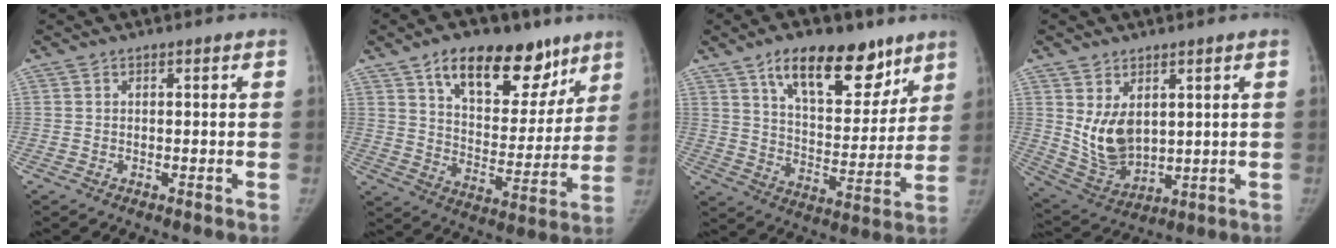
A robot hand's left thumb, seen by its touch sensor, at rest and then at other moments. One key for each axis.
{"total": 21.0, "fx": 12.7, "fy": 11.0, "fz": 12.5, "tx": -0.132, "ty": -0.045, "tz": 0.201}
{"total": 18.8, "fx": 11.7, "fy": 9.0, "fz": 11.8, "tx": -0.125, "ty": -0.054, "tz": 0.189}
{"total": 9.5, "fx": 2.4, "fy": 6.2, "fz": 6.8, "tx": -0.103, "ty": -0.025, "tz": 0.070}